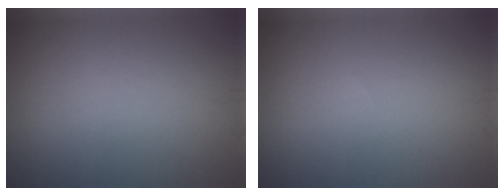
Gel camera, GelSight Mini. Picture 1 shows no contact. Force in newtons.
{"total": 0.0}